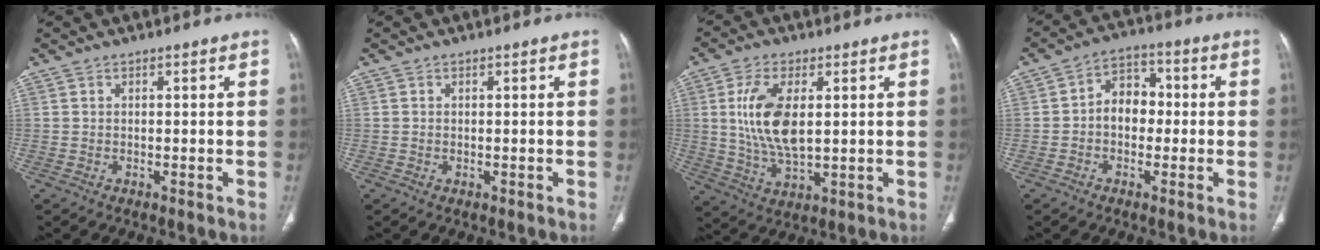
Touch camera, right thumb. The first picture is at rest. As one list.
[{"total": 0.0}, {"total": 11.7, "force": [1.9, 5.7, 10.1], "torque": [-0.197, -0.014, 0.042]}, {"total": 7.2, "force": [-0.5, 5.5, 4.7], "torque": [-0.043, 0.028, -0.021]}]